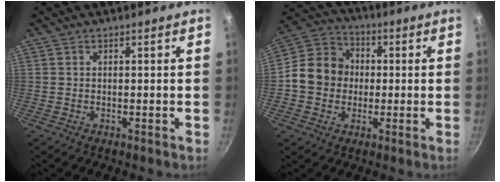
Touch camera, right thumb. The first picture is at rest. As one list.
[{"total": 11.9, "force": [-0.4, 10.4, 5.6], "torque": [-0.067, 0.026, -0.029]}]